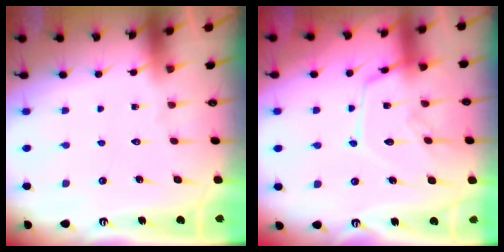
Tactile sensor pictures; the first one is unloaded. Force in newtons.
{"total": 13.8, "press": 13.8, "slide": 1.2}